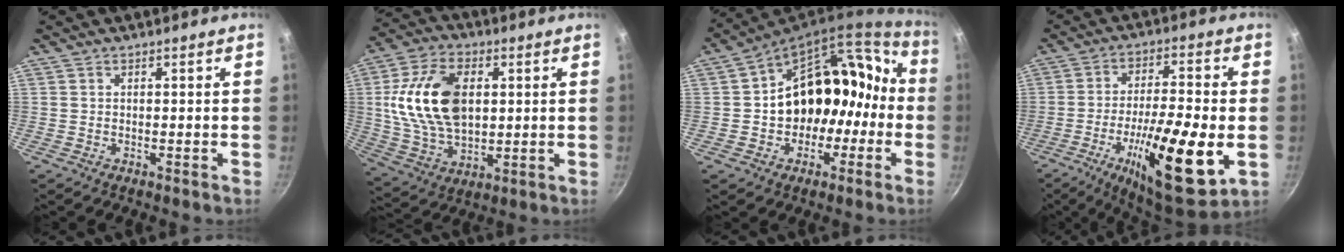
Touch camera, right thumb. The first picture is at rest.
{"total": 18.3, "force": [2.7, 11.7, 13.9], "torque": [-0.244, -0.002, 0.052]}
{"total": 18.2, "force": [-3.4, 14.5, 10.4], "torque": [-0.101, 0.096, -0.039]}
{"total": 21.1, "force": [-5.6, 5.9, 19.5], "torque": [-0.303, 0.012, -0.088]}